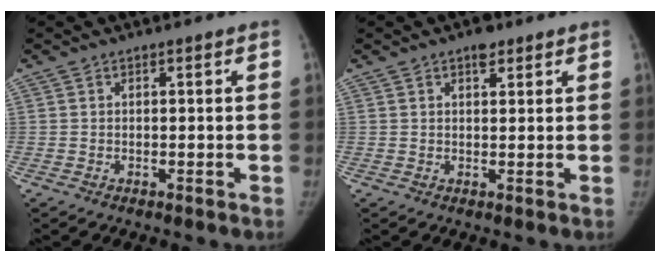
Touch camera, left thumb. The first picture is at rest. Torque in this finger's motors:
{"motor_torque": [0.05, 0.09, 0.43, -0.40, 0.04]}